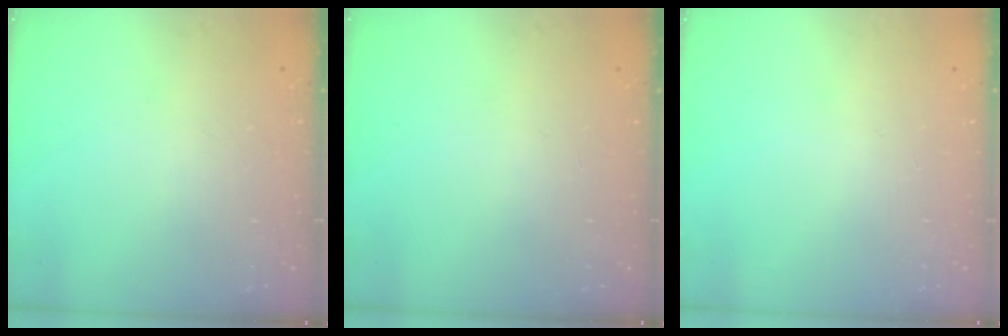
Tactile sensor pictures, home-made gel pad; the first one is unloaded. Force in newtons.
{"total": 0.0}
{"total": 0.0}